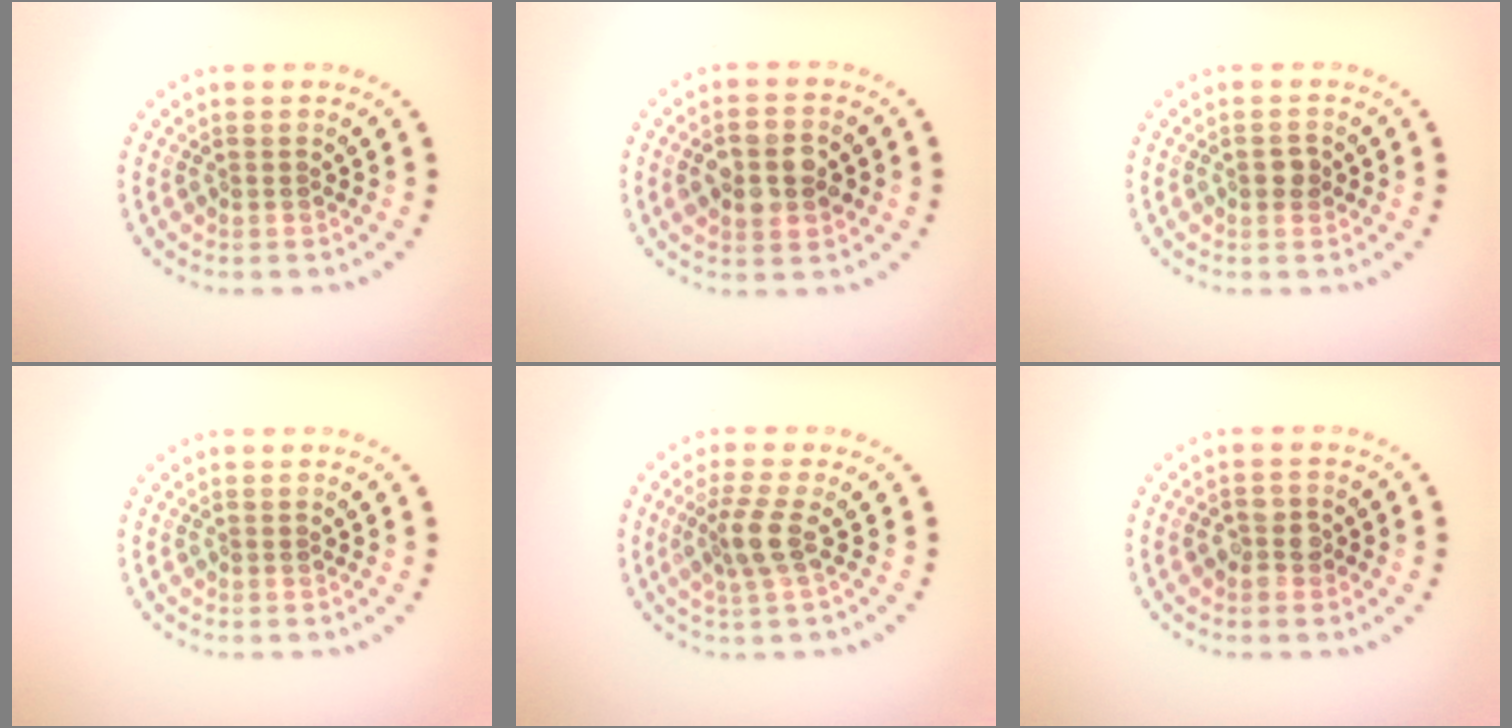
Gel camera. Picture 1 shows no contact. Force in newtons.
{"total": 4.5, "press": 4.5, "slide": 0.1}
{"total": 1.3, "press": 1.3, "slide": 0.1}
{"total": 0.0}
{"total": 2.8, "press": 2.1, "slide": 1.9}
{"total": 2.2, "press": 2.1, "slide": 0.6}